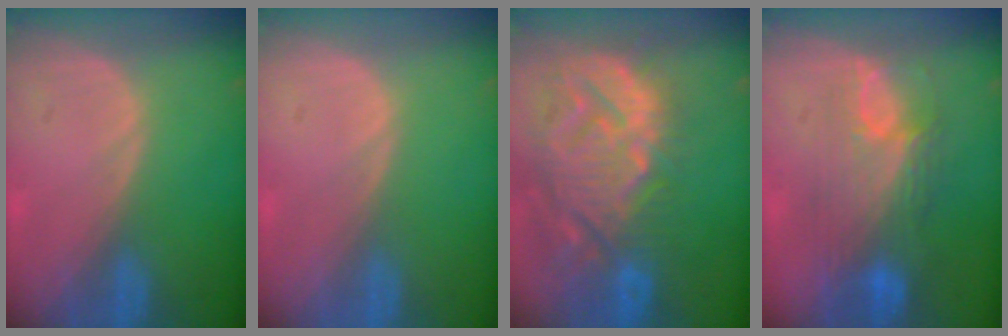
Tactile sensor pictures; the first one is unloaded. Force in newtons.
{"total": 0.0}
{"total": 14.4, "press": 12.4, "slide": 7.4}
{"total": 9.1, "press": 8.5, "slide": 3.4}